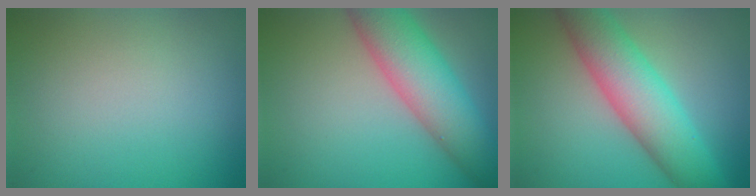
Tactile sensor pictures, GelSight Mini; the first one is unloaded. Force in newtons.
{"total": 8.2, "press": 8.2, "slide": 0.2}
{"total": 8.0, "press": 8.0, "slide": 0.1}